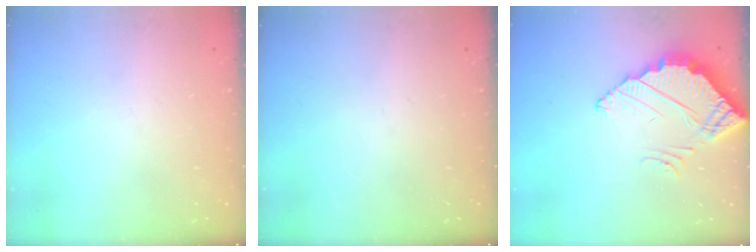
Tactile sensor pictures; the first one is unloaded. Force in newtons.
{"total": 0.0}
{"total": 4.3, "press": 4.3, "slide": 0.3}